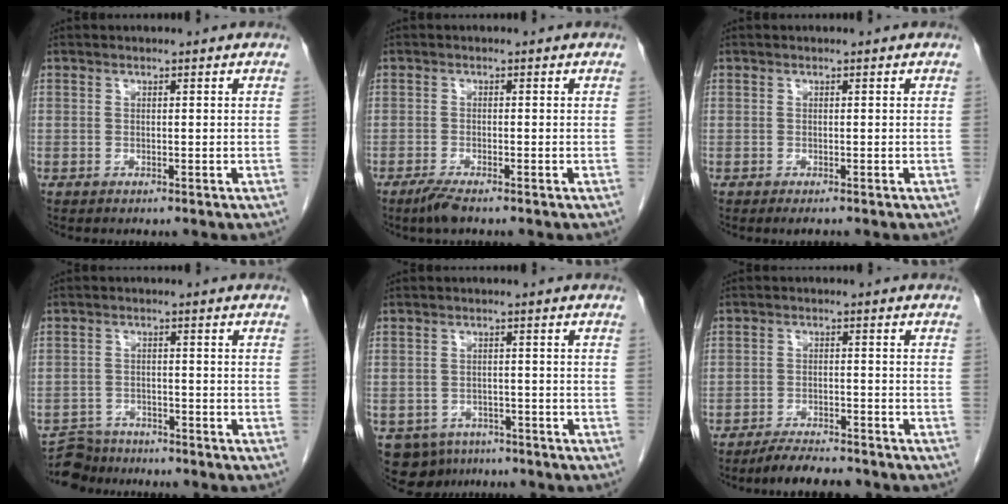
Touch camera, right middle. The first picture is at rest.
{"total": 2.5, "force": [-1.9, 0.2, 1.6], "torque": [-0.041, -0.007, -0.039]}
{"total": 1.1, "force": [-0.9, 0.1, 0.7], "torque": [-0.010, -0.005, -0.011]}
{"total": 5.2, "force": [-4.9, 1.7, -0.5], "torque": [0.009, -0.005, -0.085]}
{"total": 7.3, "force": [-5.0, 5.2, 1.5], "torque": [-0.025, -0.001, -0.065]}
{"total": 5.6, "force": [-5.1, 1.1, 2.0], "torque": [-0.034, -0.014, -0.084]}